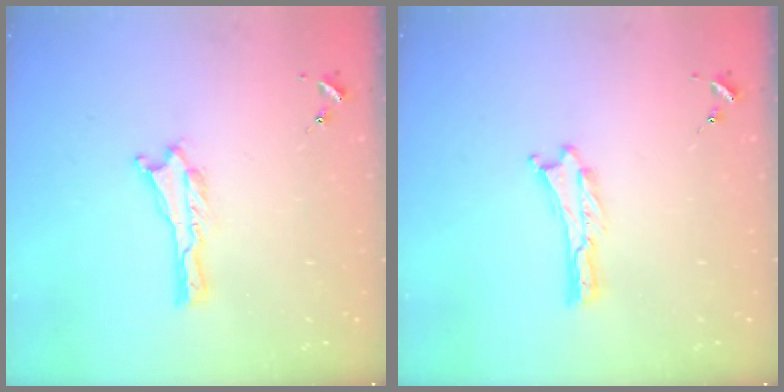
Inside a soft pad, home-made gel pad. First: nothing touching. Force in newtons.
{"total": 0.0}